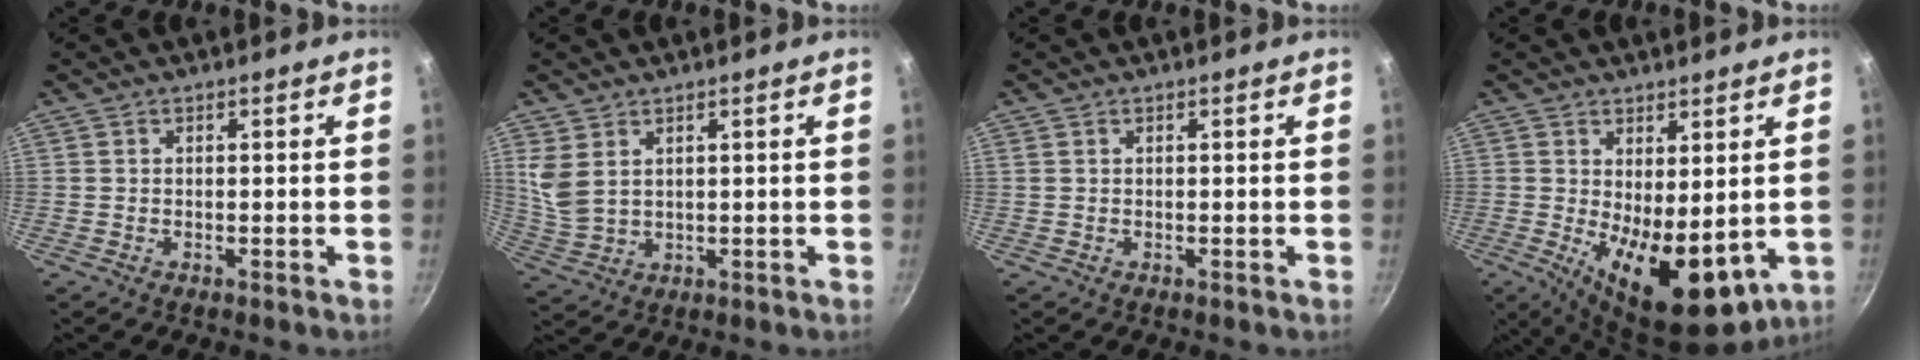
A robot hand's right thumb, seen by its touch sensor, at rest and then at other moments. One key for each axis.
{"total": 5.9, "fx": 2.7, "fy": 3.7, "fz": 3.7, "tx": -0.070, "ty": -0.020, "tz": 0.064}
{"total": 0.0}
{"total": 13.3, "fx": -0.6, "fy": 6.2, "fz": 11.8, "tx": -0.156, "ty": -0.022, "tz": 0.009}